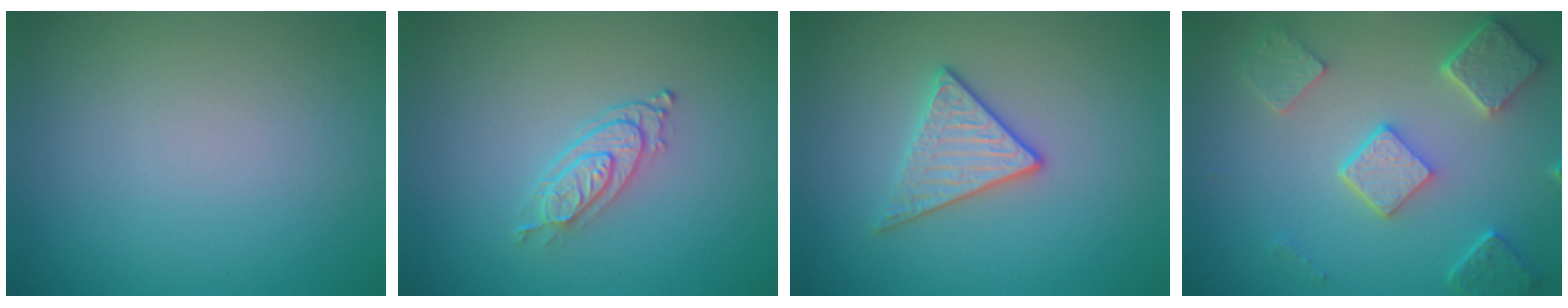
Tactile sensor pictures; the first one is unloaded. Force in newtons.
{"total": 2.8, "press": 2.2, "slide": 1.7}
{"total": 2.8, "press": 2.6, "slide": 1.0}
{"total": 5.4, "press": 4.2, "slide": 3.4}